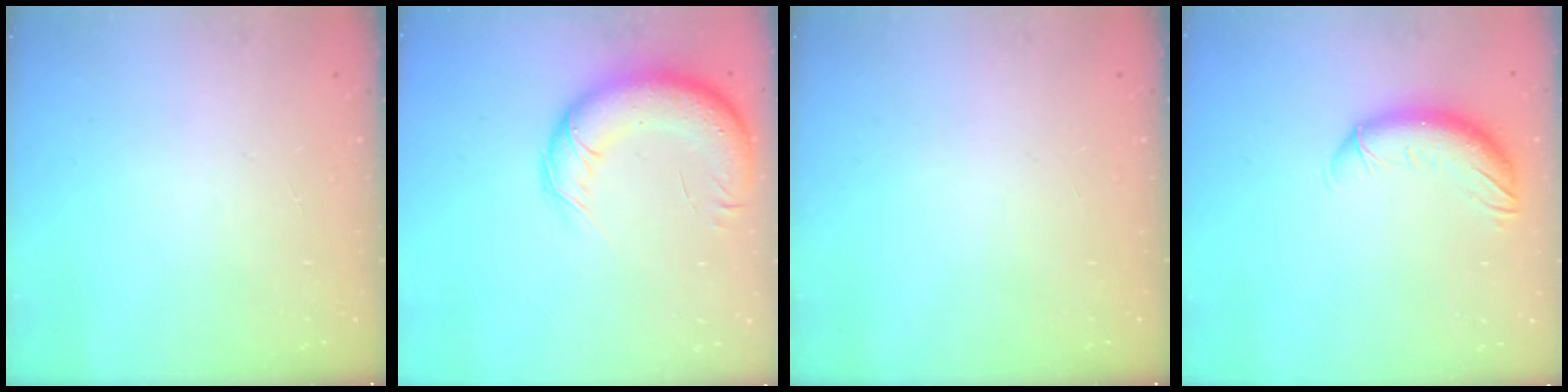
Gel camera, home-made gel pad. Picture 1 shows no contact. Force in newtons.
{"total": 15.6, "press": 15.2, "slide": 3.6}
{"total": 0.0}
{"total": 10.6, "press": 10.4, "slide": 2.0}